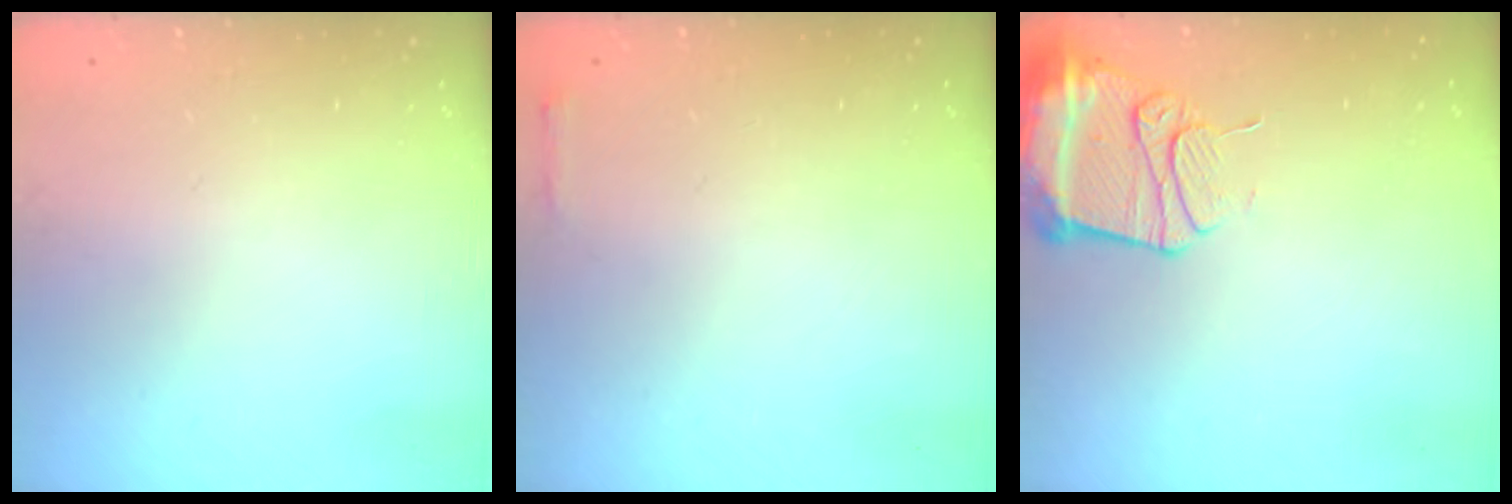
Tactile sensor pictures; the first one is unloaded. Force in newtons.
{"total": 2.3, "press": 2.3, "slide": 0.5}
{"total": 13.2, "press": 13.2, "slide": 1.4}